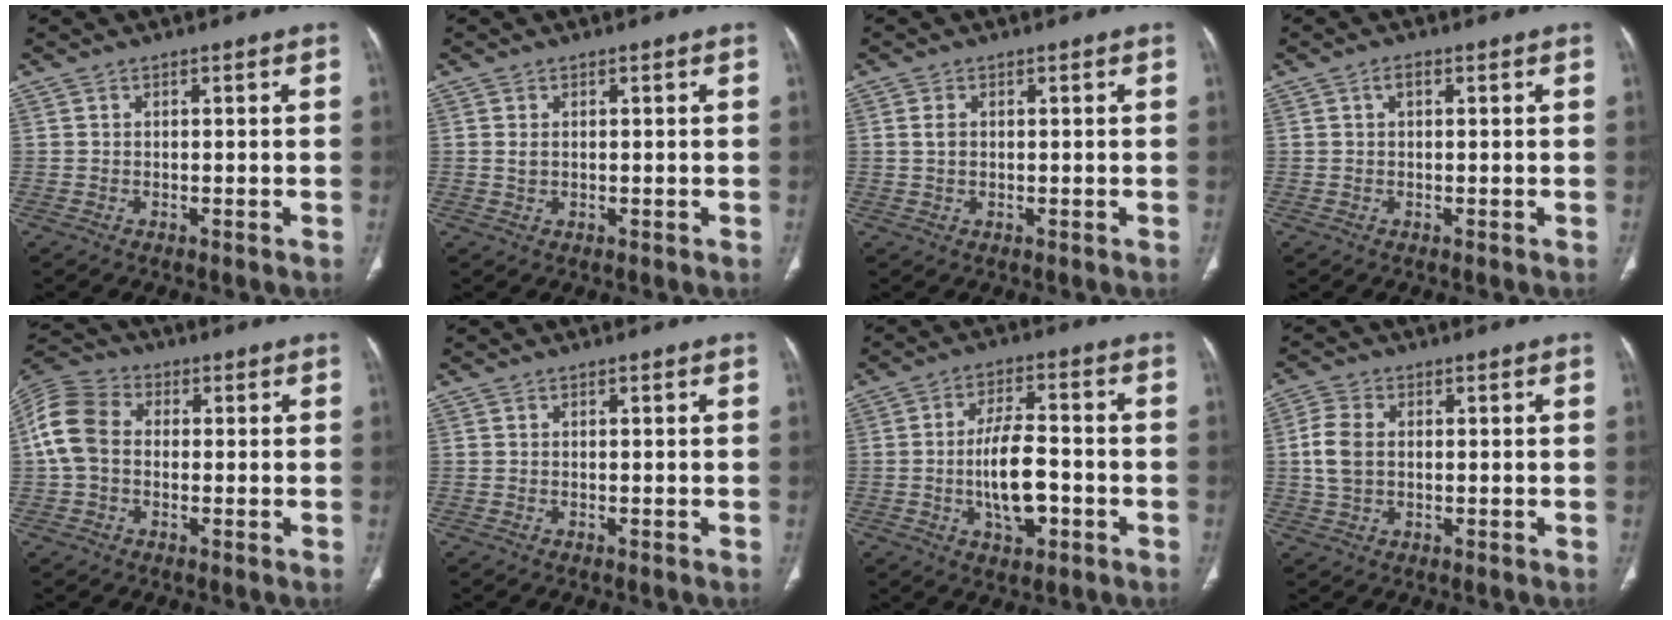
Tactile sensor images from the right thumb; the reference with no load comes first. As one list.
[{"total": 1.1, "force": [0.3, 0.7, 0.8], "torque": [-0.016, -0.002, 0.008]}, {"total": 1.9, "force": [0.3, 1.3, 1.4], "torque": [-0.027, 0.000, 0.008]}, {"total": 1.3, "force": [0.4, 0.7, 1.0], "torque": [-0.018, 0.008, 0.006]}, {"total": 9.7, "force": [0.2, 7.3, 6.5], "torque": [-0.134, 0.028, -0.008]}, {"total": 0.0}, {"total": 10.2, "force": [-2.3, 4.6, 8.8], "torque": [-0.146, 0.018, -0.040]}, {"total": 6.0, "force": [0.4, 4.1, 4.4], "torque": [-0.101, 0.007, 0.007]}]